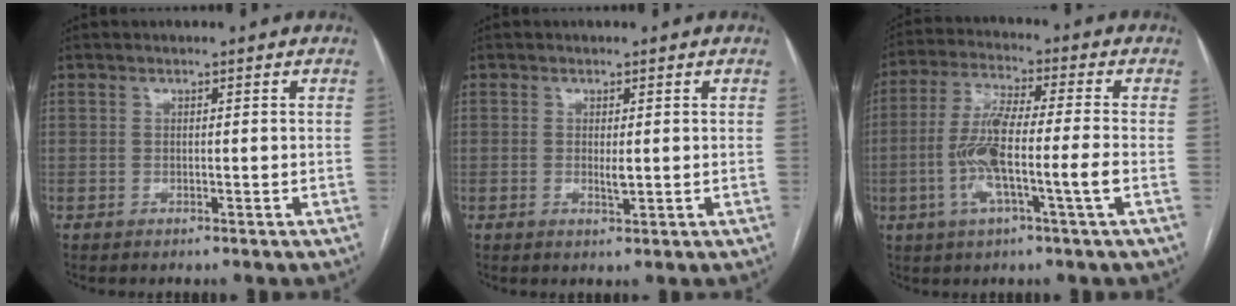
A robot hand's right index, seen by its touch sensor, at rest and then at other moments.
{"total": 1.5, "force": [0.0, 0.4, 1.5], "torque": [-0.026, -0.004, 0.003]}
{"total": 10.8, "force": [-2.6, 0.3, 10.5], "torque": [-0.211, 0.003, -0.056]}